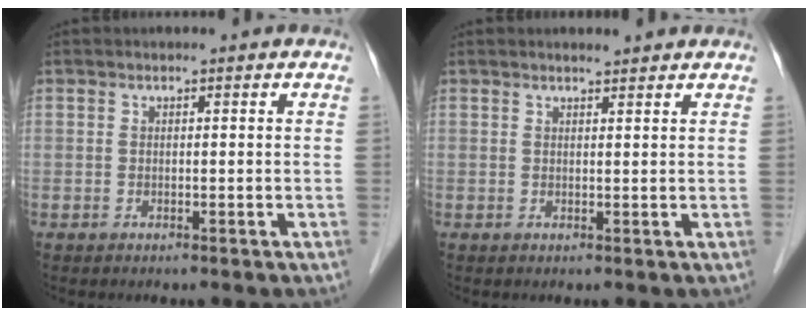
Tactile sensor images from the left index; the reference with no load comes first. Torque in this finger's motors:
{"motor_torque": [0.02, -0.07, -0.23, 0.02]}